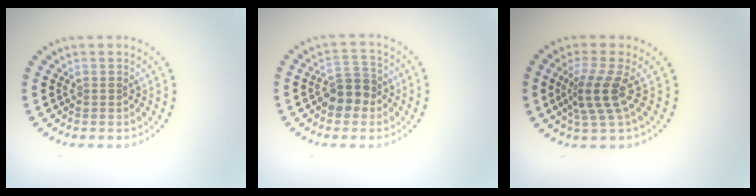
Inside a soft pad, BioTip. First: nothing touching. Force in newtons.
{"total": 3.4, "press": 3.2, "slide": 1.1}
{"total": 3.2, "press": 2.2, "slide": 2.4}